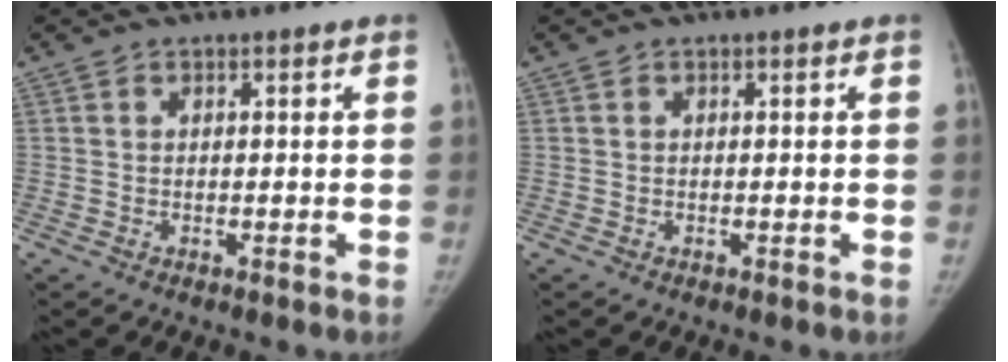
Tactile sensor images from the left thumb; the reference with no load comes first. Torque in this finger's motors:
{"motor_torque": [-0.06, 0.06, 0.12, -0.12, 0.00]}